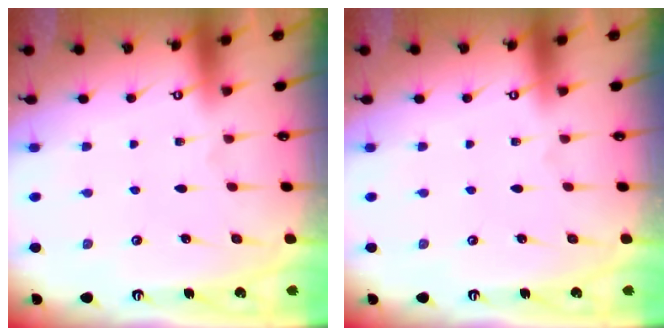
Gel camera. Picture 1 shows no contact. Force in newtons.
{"total": 0.0}